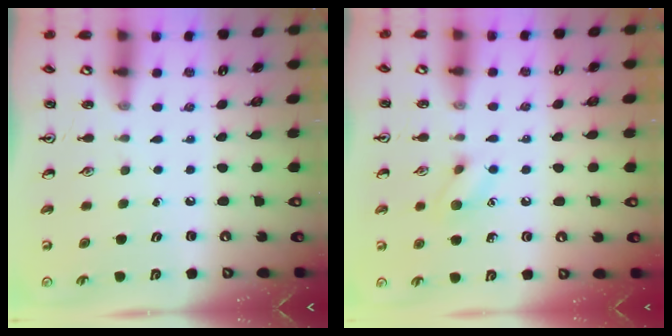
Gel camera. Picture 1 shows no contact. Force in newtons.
{"total": 7.0, "press": 7.0, "slide": 0.7}